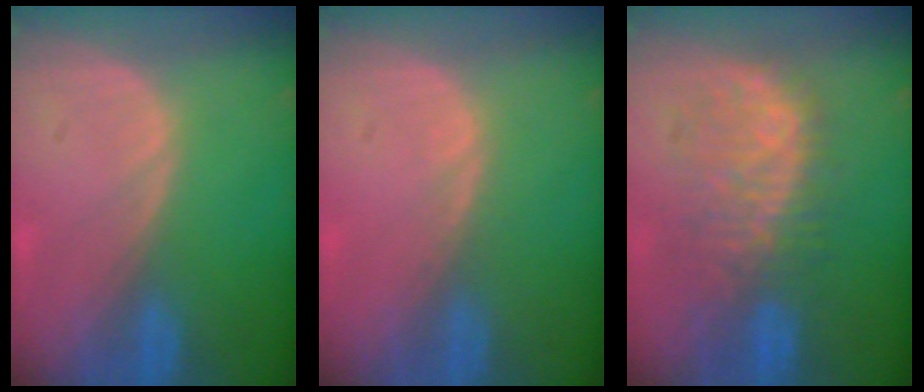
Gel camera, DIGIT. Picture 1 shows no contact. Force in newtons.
{"total": 0.5, "press": 0.5, "slide": 0.1}
{"total": 9.4, "press": 8.9, "slide": 3.0}